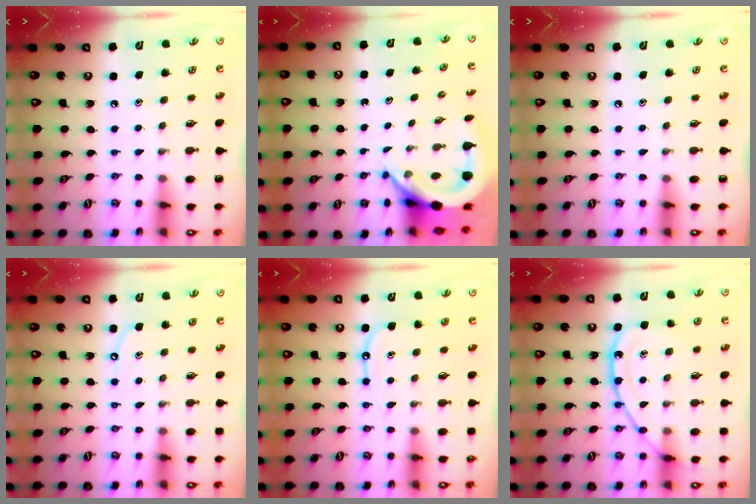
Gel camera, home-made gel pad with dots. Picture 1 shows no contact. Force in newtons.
{"total": 7.1, "press": 7.0, "slide": 1.1}
{"total": 0.0}
{"total": 3.9, "press": 3.8, "slide": 0.6}
{"total": 8.7, "press": 8.7, "slide": 0.9}
{"total": 15.2, "press": 15.2, "slide": 1.3}